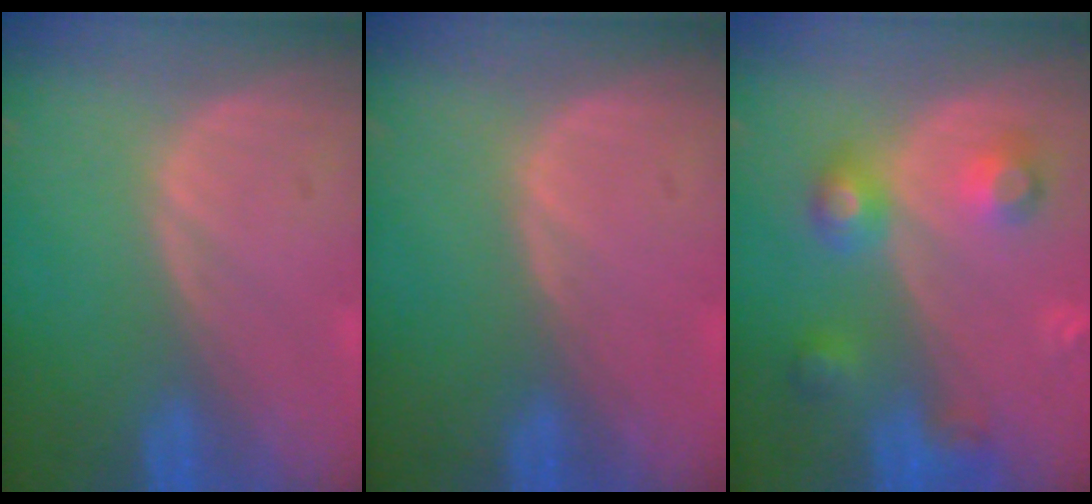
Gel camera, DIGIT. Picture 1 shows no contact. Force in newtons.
{"total": 0.0}
{"total": 5.7, "press": 5.7, "slide": 0.2}